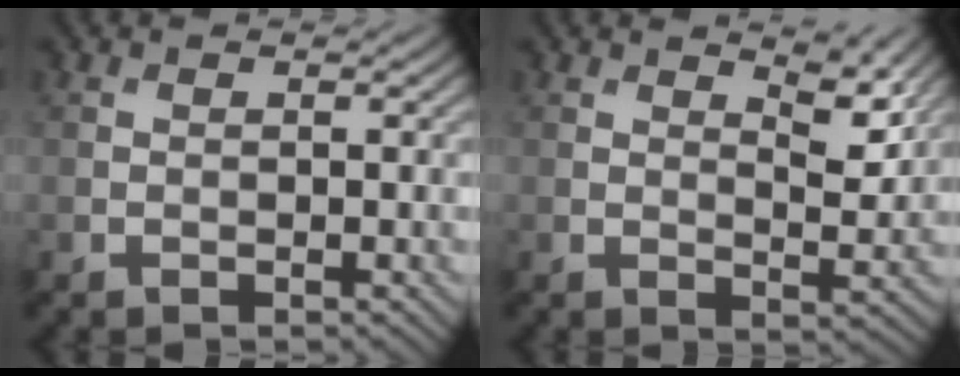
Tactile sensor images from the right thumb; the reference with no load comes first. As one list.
[{"total": 4.3, "force": [3.0, 1.3, 2.9], "torque": [-0.055, -0.010, 0.048]}]